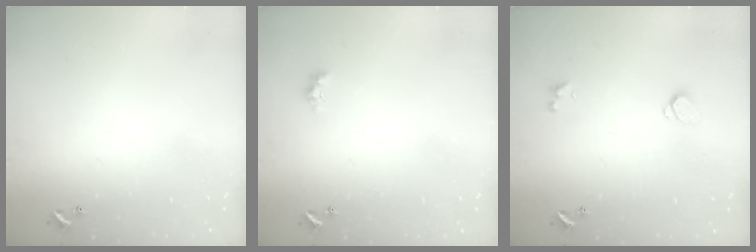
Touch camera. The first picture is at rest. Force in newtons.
{"total": 1.1, "press": 1.1, "slide": 0.4}
{"total": 0.8, "press": 0.6, "slide": 0.4}